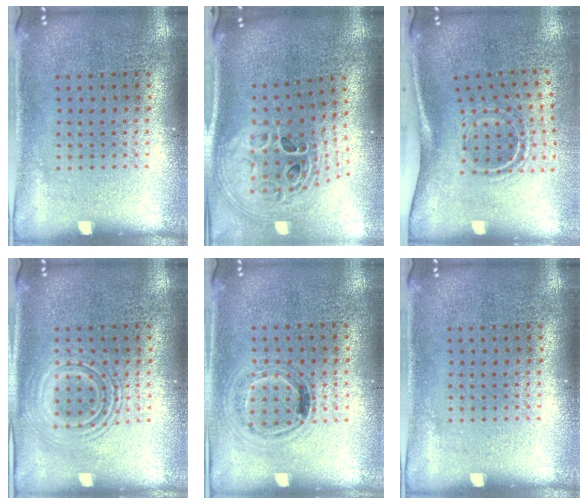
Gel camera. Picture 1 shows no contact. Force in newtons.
{"total": 2.9, "press": 2.0, "slide": 2.1}
{"total": 1.9, "press": 1.2, "slide": 1.5}
{"total": 2.5, "press": 2.4, "slide": 0.4}
{"total": 1.0, "press": 0.9, "slide": 0.3}
{"total": 0.0}